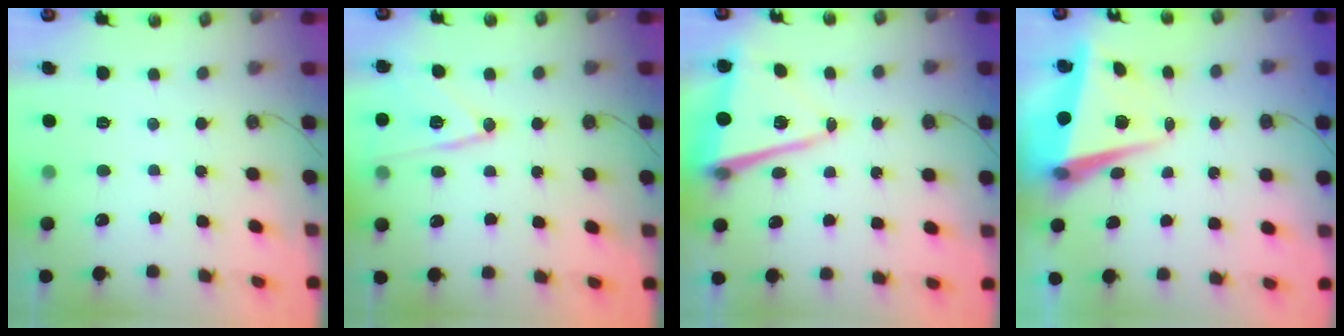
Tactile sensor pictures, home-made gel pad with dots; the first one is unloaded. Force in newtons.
{"total": 12.3, "press": 12.3, "slide": 0.2}
{"total": 11.1, "press": 10.7, "slide": 3.0}
{"total": 8.3, "press": 8.3, "slide": 0.8}